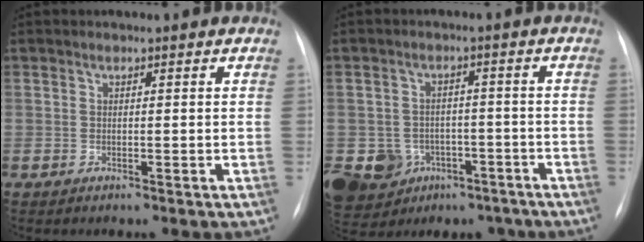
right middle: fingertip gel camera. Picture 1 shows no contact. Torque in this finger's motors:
{"motor_torque": [0.70, -0.68, 0.03, 0.02]}